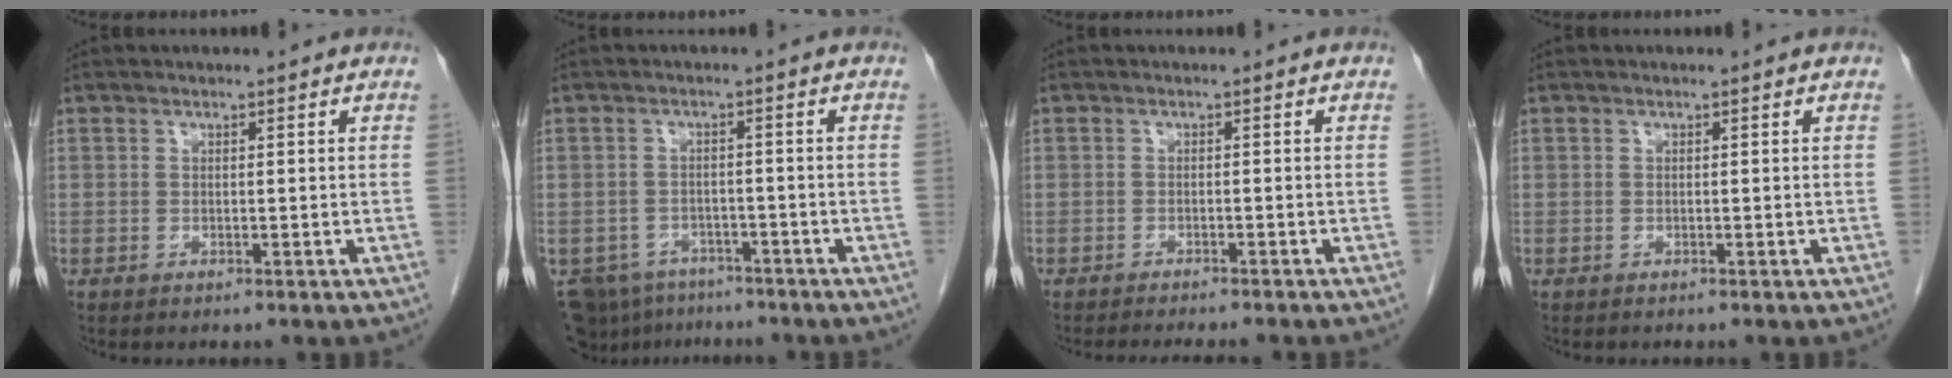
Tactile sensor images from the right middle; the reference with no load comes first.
{"total": 9.7, "force": [-7.8, 5.4, 2.2], "torque": [-0.055, -0.005, -0.107]}
{"total": 7.1, "force": [-6.4, 1.0, 2.8], "torque": [-0.033, -0.010, -0.084]}
{"total": 0.0}